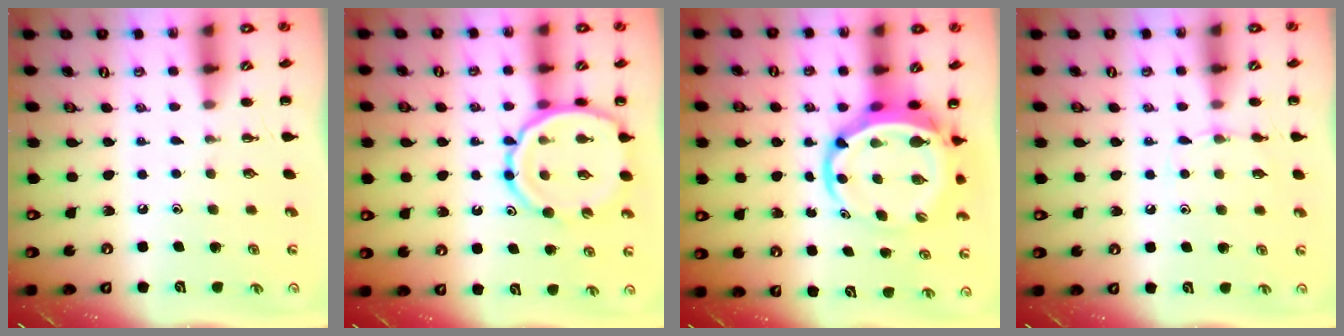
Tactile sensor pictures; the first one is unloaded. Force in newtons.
{"total": 12.2, "press": 11.7, "slide": 3.1}
{"total": 7.9, "press": 7.5, "slide": 2.5}
{"total": 5.3, "press": 5.0, "slide": 1.8}